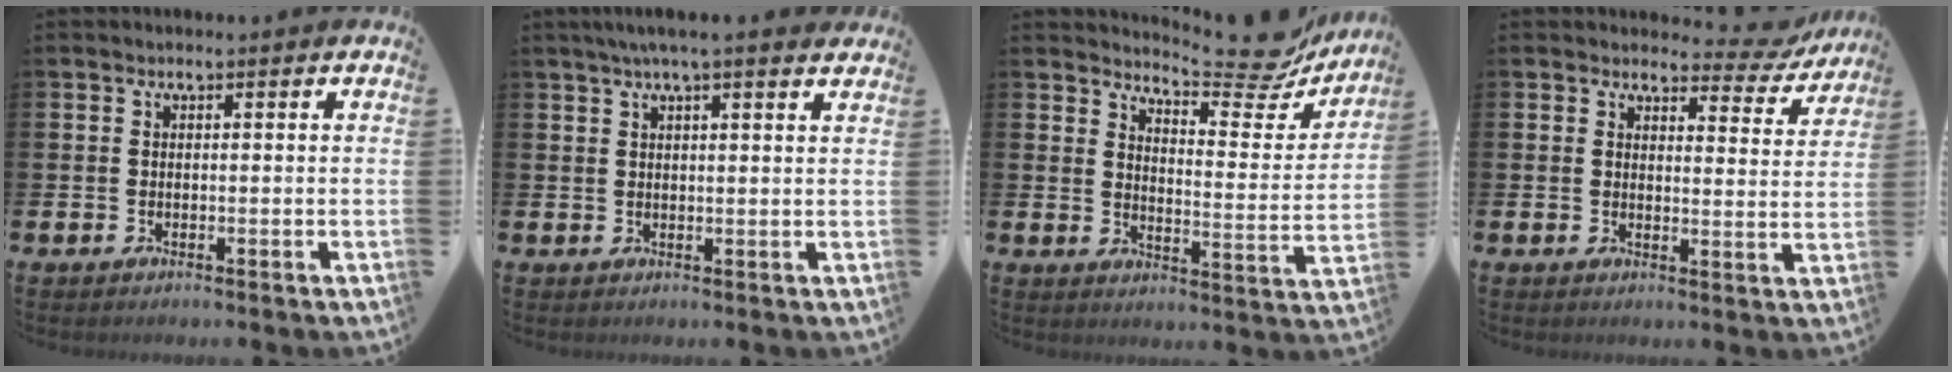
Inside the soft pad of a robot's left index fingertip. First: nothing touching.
{"total": 3.4, "force": [2.8, 0.0, 2.0], "torque": [-0.040, -0.003, 0.048]}
{"total": 9.4, "force": [8.8, 1.2, 3.2], "torque": [-0.053, -0.066, 0.151]}
{"total": 3.3, "force": [3.0, 1.4, 0.6], "torque": [-0.005, -0.025, 0.044]}